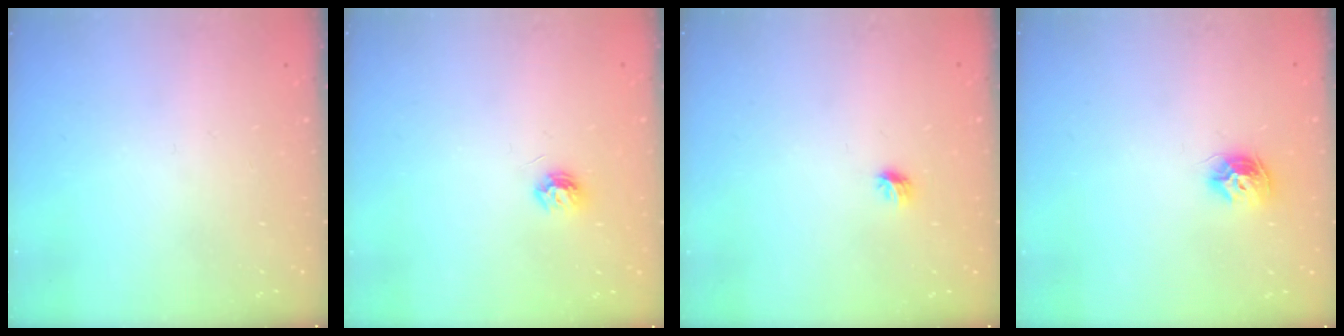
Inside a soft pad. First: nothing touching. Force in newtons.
{"total": 5.7, "press": 5.6, "slide": 0.7}
{"total": 4.2, "press": 4.1, "slide": 1.0}
{"total": 8.8, "press": 8.8, "slide": 0.2}